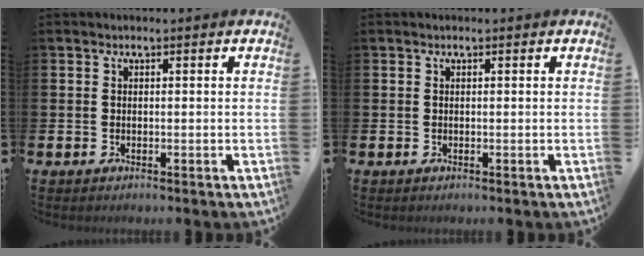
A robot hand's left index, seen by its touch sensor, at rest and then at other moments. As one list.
[{"total": 0.0}]